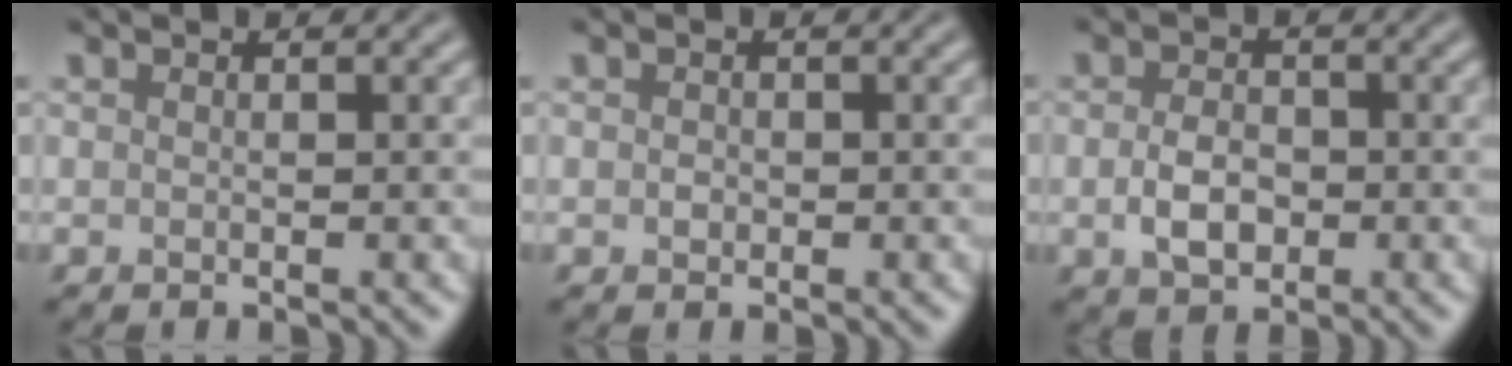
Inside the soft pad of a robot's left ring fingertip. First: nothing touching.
{"total": 0.7, "force": [0.0, 0.6, 0.3], "torque": [-0.004, -0.003, -0.001]}
{"total": 3.2, "force": [-0.6, 2.2, 2.3], "torque": [-0.045, -0.002, -0.014]}